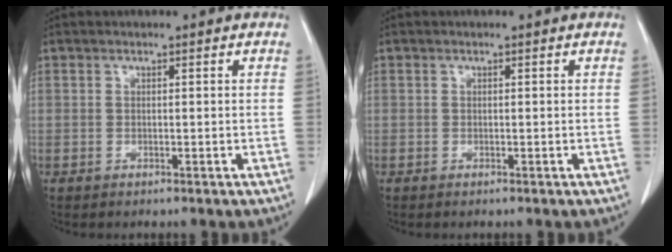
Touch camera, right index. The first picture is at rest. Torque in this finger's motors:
{"motor_torque": [-0.17, 0.12, 0.04, -0.01]}